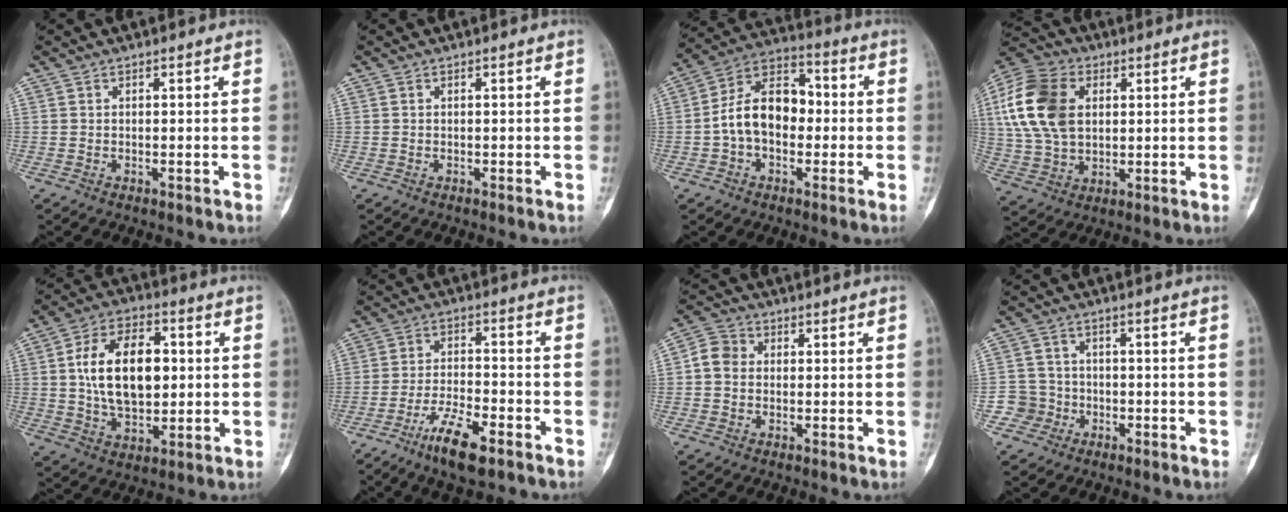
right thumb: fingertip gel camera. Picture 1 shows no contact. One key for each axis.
{"total": 0.0}
{"total": 13.0, "fx": -1.1, "fy": 8.7, "fz": 9.6, "tx": -0.150, "ty": 0.044, "tz": -0.032}
{"total": 17.2, "fx": 3.6, "fy": 11.9, "fz": 11.9, "tx": -0.235, "ty": 0.007, "tz": 0.067}
{"total": 16.5, "fx": 2.0, "fy": 10.0, "fz": 13.0, "tx": -0.198, "ty": 0.007, "tz": 0.035}
{"total": 9.4, "fx": -6.1, "fy": 2.6, "fz": 6.7, "tx": -0.128, "ty": 0.023, "tz": -0.107}
{"total": 5.1, "fx": 0.2, "fy": 4.5, "fz": 2.4, "tx": -0.036, "ty": 0.013, "tz": -0.007}
{"total": 4.8, "fx": -2.1, "fy": 4.3, "fz": -0.4, "tx": 0.037, "ty": 0.021, "tz": -0.043}